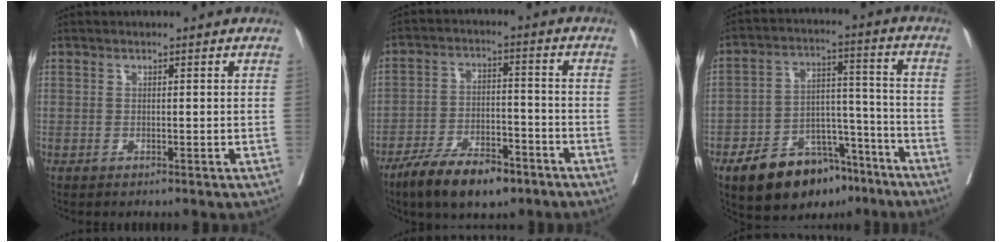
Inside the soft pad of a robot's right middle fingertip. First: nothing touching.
{"total": 11.0, "force": [-7.8, 4.0, 6.6], "torque": [-0.114, -0.006, -0.136]}
{"total": 13.4, "force": [-9.3, 6.8, 6.8], "torque": [-0.100, 0.024, -0.145]}